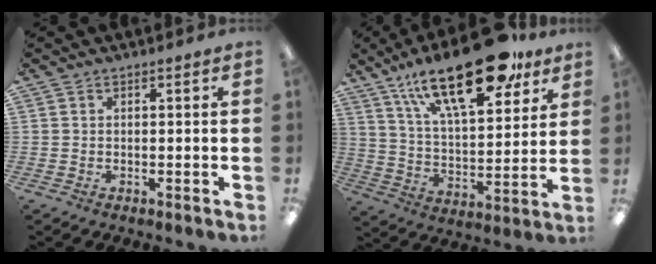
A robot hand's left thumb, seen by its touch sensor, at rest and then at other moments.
{"total": 25.2, "force": [15.8, 9.8, 17.0], "torque": [-0.269, -0.077, 0.263]}